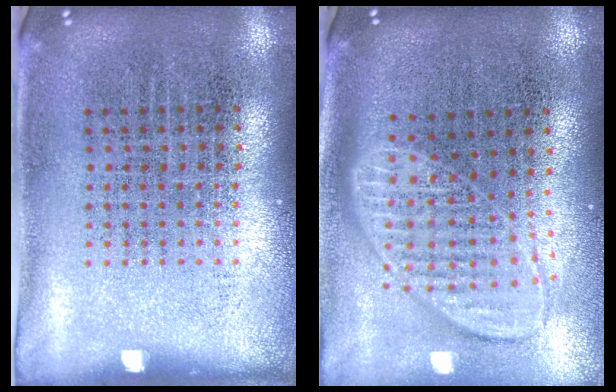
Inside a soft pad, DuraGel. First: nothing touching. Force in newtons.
{"total": 1.8, "press": 1.4, "slide": 1.1}